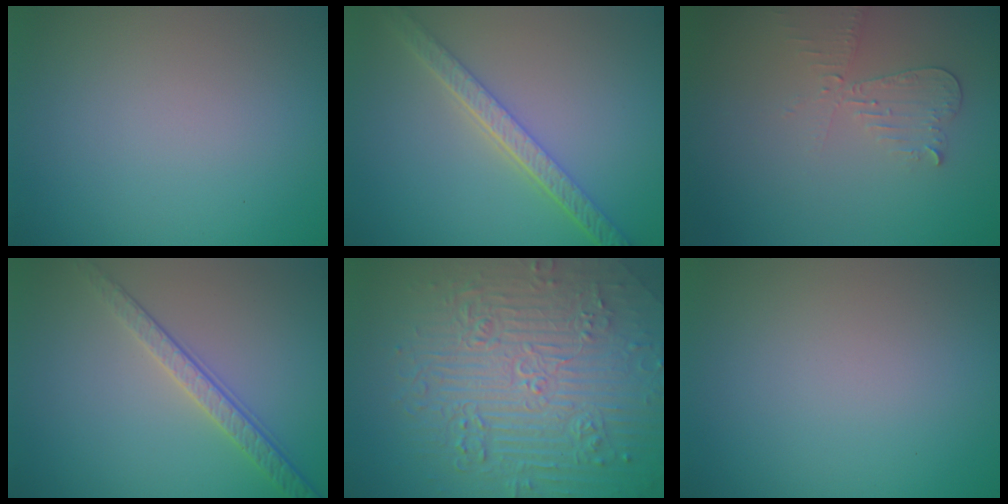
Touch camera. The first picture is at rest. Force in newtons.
{"total": 4.4, "press": 3.5, "slide": 2.7}
{"total": 2.2, "press": 2.2, "slide": 0.2}
{"total": 2.8, "press": 2.4, "slide": 1.5}
{"total": 10.9, "press": 7.3, "slide": 8.2}
{"total": 0.0}